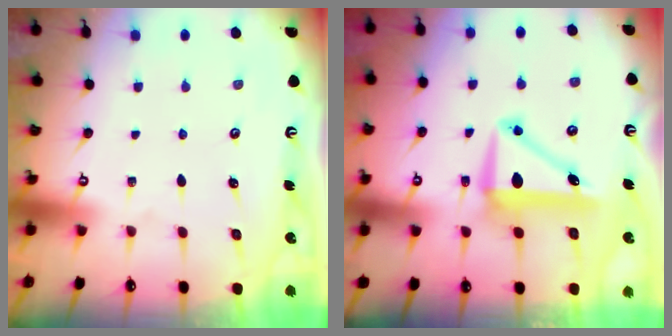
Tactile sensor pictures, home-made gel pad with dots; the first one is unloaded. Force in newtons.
{"total": 8.4, "press": 7.8, "slide": 3.1}